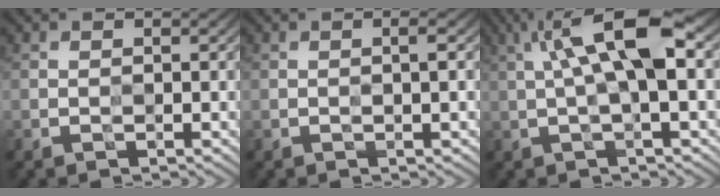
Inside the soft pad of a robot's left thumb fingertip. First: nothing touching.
{"total": 1.4, "force": [0.3, 0.0, 1.4], "torque": [-0.023, 0.004, 0.000]}
{"total": 8.9, "force": [1.9, 1.9, 8.5], "torque": [-0.152, 0.022, 0.026]}